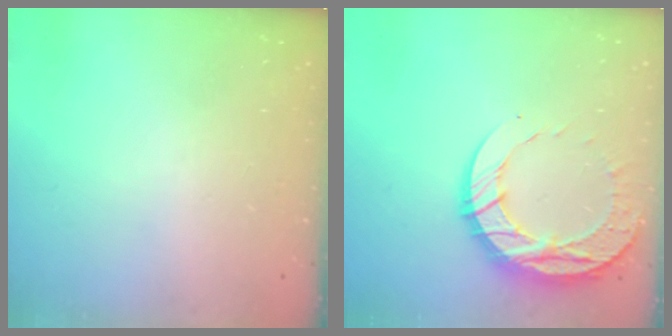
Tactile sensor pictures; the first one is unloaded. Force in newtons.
{"total": 13.8, "press": 13.7, "slide": 1.1}